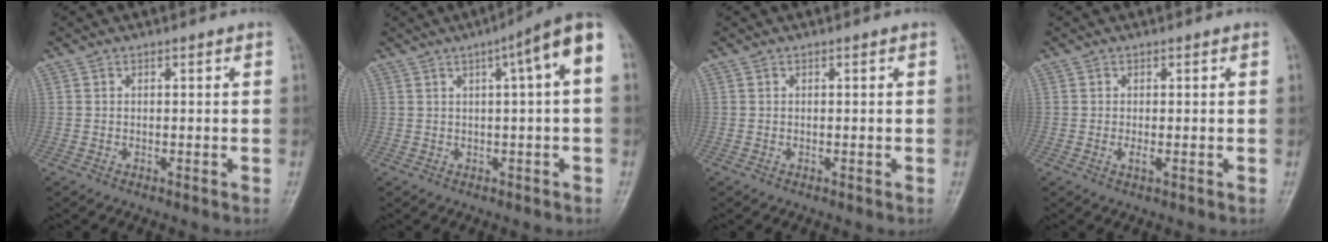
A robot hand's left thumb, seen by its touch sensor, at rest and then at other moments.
{"total": 8.3, "force": [2.1, 1.1, 8.0], "torque": [-0.118, 0.027, 0.023]}
{"total": 0.0}
{"total": 1.2, "force": [0.1, 0.5, 1.1], "torque": [-0.019, -0.003, 0.002]}